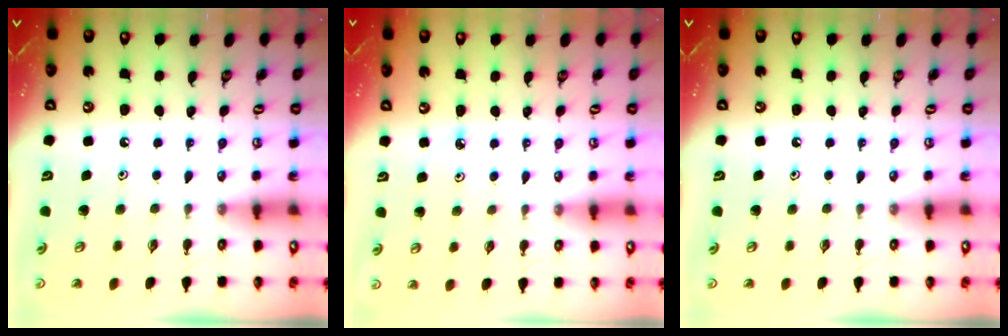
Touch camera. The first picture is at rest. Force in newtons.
{"total": 2.2, "press": 2.2, "slide": 0.3}
{"total": 0.0}